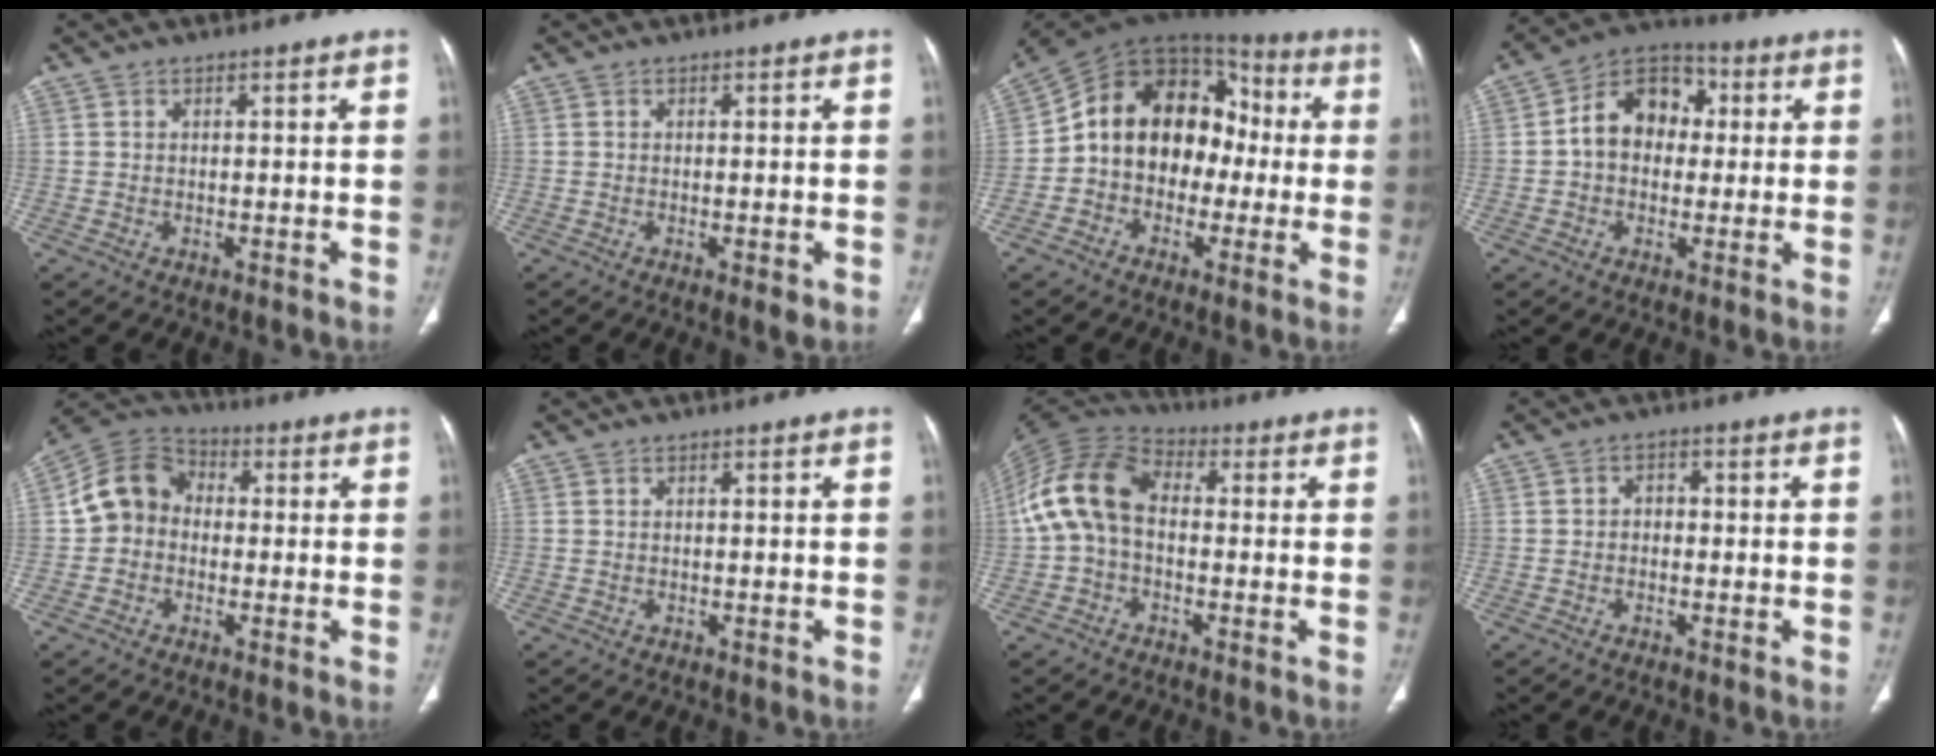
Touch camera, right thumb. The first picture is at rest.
{"total": 2.0, "force": [-0.6, 0.6, 1.8], "torque": [-0.027, -0.007, -0.005]}
{"total": 16.8, "force": [-1.4, 12.8, 10.8], "torque": [-0.127, 0.061, -0.035]}
{"total": 11.8, "force": [1.0, 9.0, 7.5], "torque": [-0.094, 0.029, 0.005]}
{"total": 9.2, "force": [-0.4, 7.9, 4.6], "torque": [-0.071, 0.032, -0.024]}
{"total": 0.0}
{"total": 12.4, "force": [-0.3, 8.5, 9.1], "torque": [-0.177, 0.034, -0.020]}
{"total": 2.0, "force": [-0.4, 1.7, 1.0], "torque": [-0.001, 0.010, -0.015]}